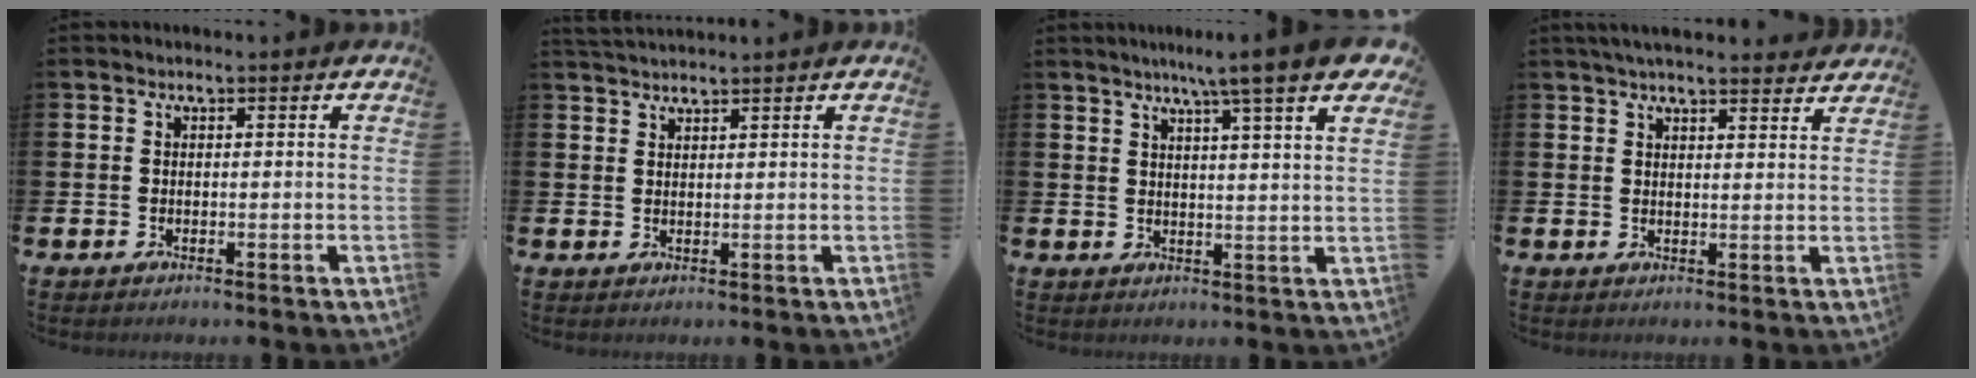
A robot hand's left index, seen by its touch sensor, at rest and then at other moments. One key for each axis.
{"total": 1.9, "fx": 1.9, "fy": 0.0, "fz": 0.0, "tx": -0.003, "ty": -0.006, "tz": 0.036}
{"total": 7.7, "fx": 6.3, "fy": 0.2, "fz": 4.4, "tx": -0.076, "ty": -0.027, "tz": 0.104}
{"total": 3.9, "fx": 3.8, "fy": 0.5, "fz": 1.1, "tx": -0.029, "ty": -0.012, "tz": 0.069}